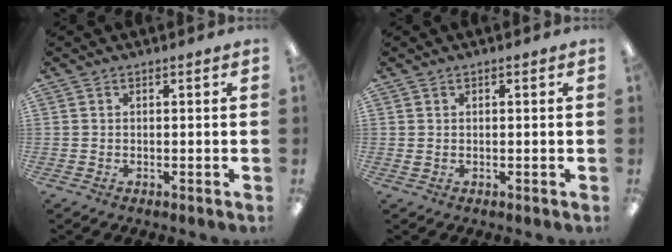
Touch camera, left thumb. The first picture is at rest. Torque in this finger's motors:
{"motor_torque": [-0.05, 0.03, 0.22, -0.22, 0.00]}